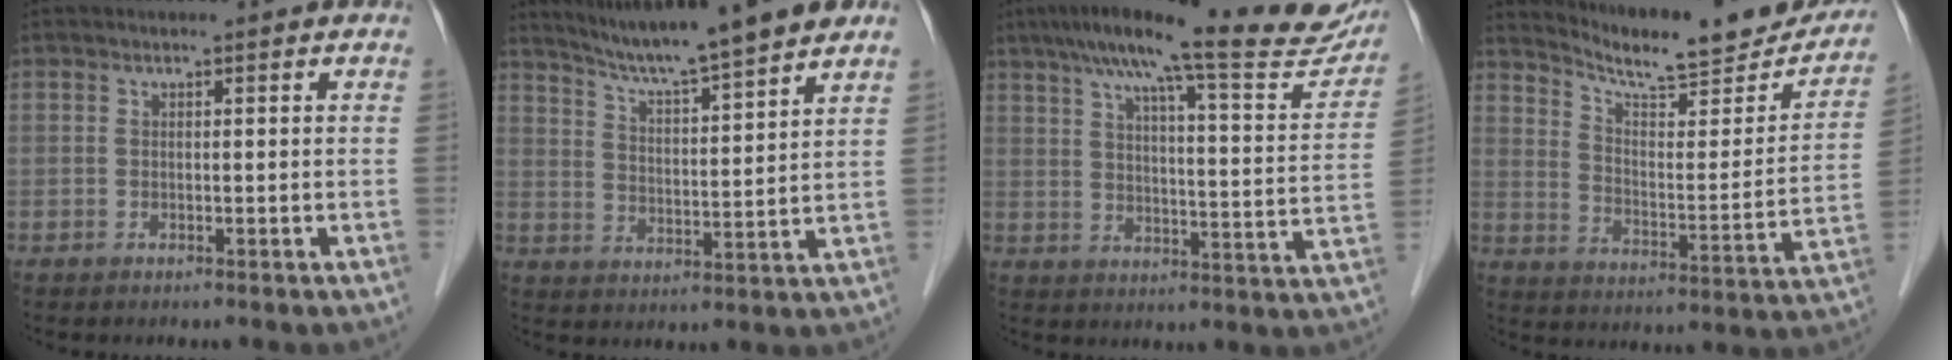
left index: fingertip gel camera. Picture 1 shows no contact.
{"total": 13.3, "force": [11.3, -0.7, 7.0], "torque": [-0.118, 0.011, 0.173]}
{"total": 25.0, "force": [20.5, 3.3, 13.9], "torque": [-0.204, -0.003, 0.258]}
{"total": 20.8, "force": [19.1, 3.0, 7.9], "torque": [-0.113, -0.041, 0.257]}